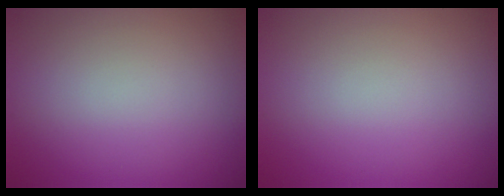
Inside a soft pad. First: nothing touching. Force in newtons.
{"total": 0.0}